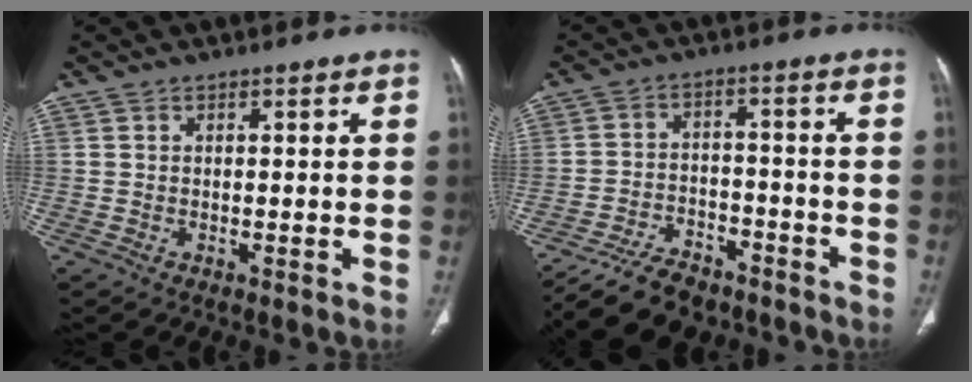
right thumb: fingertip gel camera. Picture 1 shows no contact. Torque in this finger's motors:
{"motor_torque": [3.13, 0.05, 0.69, -1.56, 0.07]}